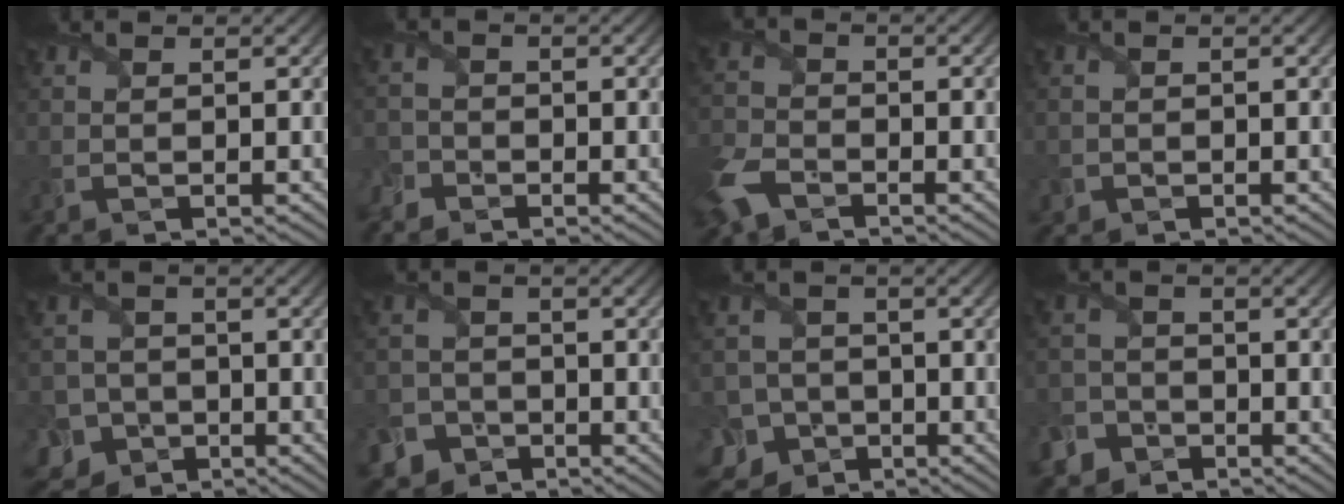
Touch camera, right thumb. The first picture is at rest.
{"total": 2.0, "force": [-1.6, 1.2, 0.1], "torque": [0.000, 0.000, -0.045]}
{"total": 6.1, "force": [-4.0, 3.5, 3.1], "torque": [-0.088, -0.014, -0.093]}
{"total": 1.1, "force": [-0.5, 1.0, 0.0], "torque": [0.003, -0.006, -0.012]}
{"total": 7.6, "force": [-3.4, 6.6, 1.7], "torque": [-0.047, -0.022, -0.085]}
{"total": 5.3, "force": [-3.4, 4.0, 0.5], "torque": [0.001, -0.008, -0.073]}
{"total": 8.3, "force": [-4.2, 6.9, 2.1], "torque": [-0.049, -0.029, -0.092]}
{"total": 4.6, "force": [-3.3, 3.2, 0.5], "torque": [0.002, -0.002, -0.072]}